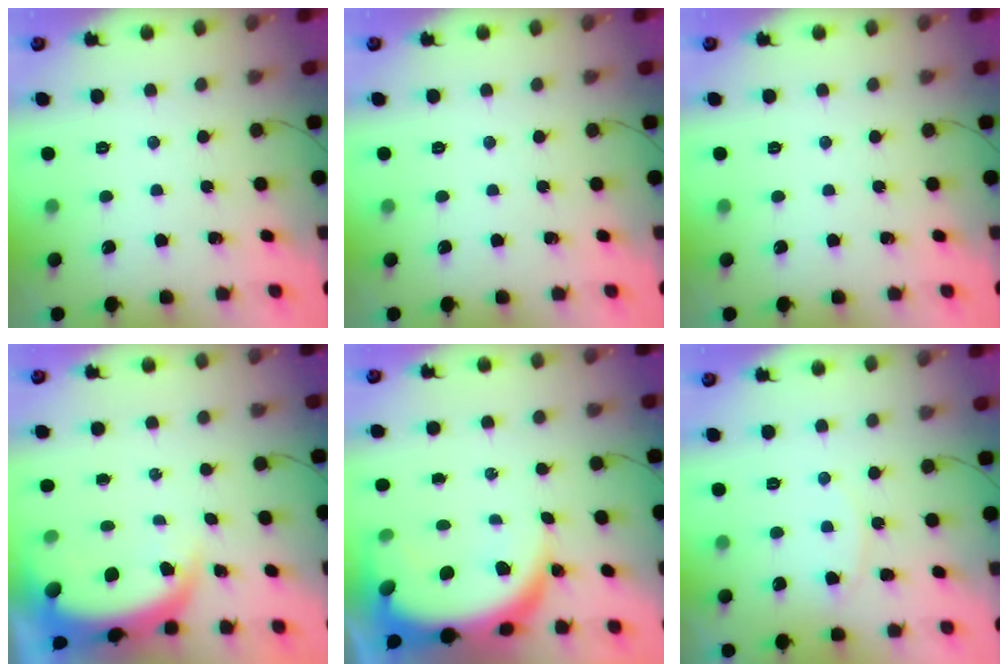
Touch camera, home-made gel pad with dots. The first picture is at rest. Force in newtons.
{"total": 0.0}
{"total": 0.0}
{"total": 5.3, "press": 5.2, "slide": 0.9}
{"total": 11.1, "press": 11.0, "slide": 1.1}
{"total": 5.6, "press": 5.6, "slide": 0.6}